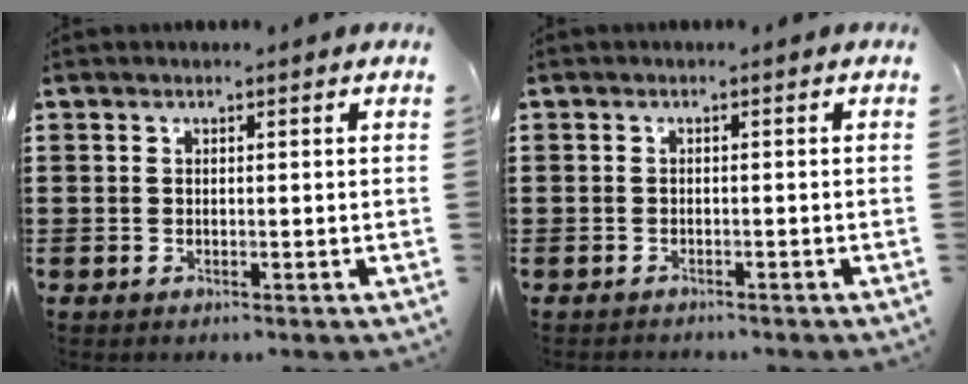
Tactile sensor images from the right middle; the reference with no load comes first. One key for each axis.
{"total": 0.8, "fx": -0.8, "fy": 0.3, "fz": -0.1, "tx": 0.002, "ty": 0.003, "tz": -0.018}